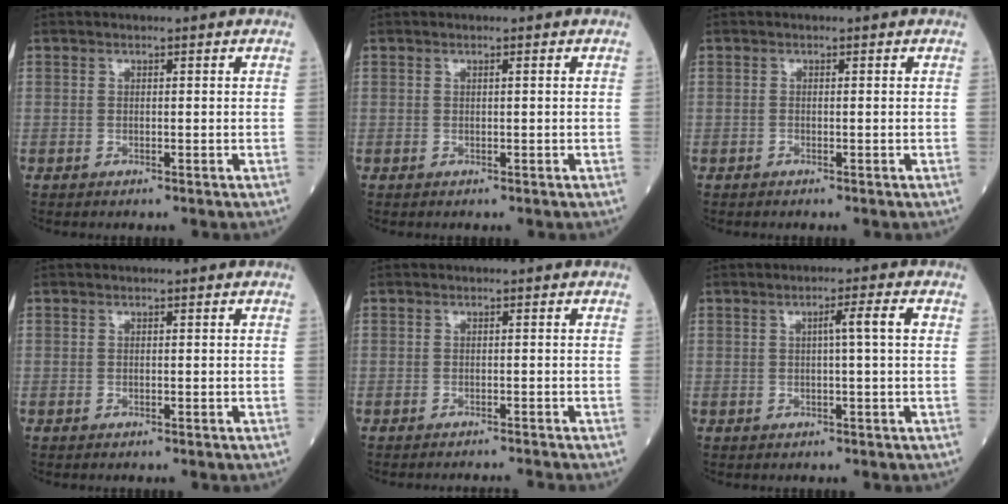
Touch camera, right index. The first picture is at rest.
{"total": 0.0}
{"total": 0.0}
{"total": 0.0}
{"total": 3.3, "force": [-3.1, -1.1, 0.2], "torque": [0.002, -0.008, -0.041]}
{"total": 3.4, "force": [0.6, -0.5, 3.3], "torque": [-0.052, 0.008, 0.009]}